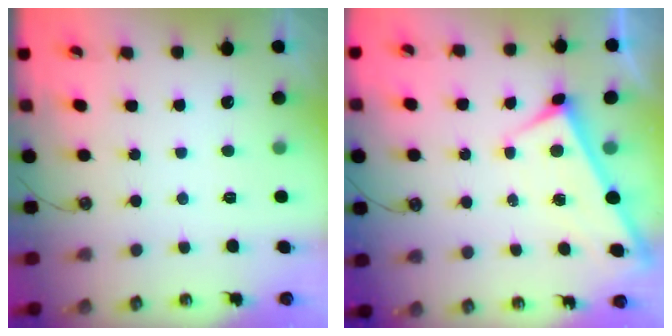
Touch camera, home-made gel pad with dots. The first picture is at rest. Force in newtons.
{"total": 1.6, "press": 1.6, "slide": 0.1}